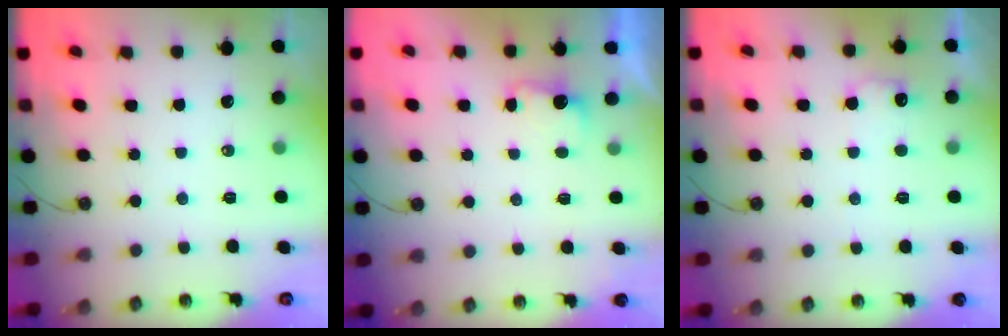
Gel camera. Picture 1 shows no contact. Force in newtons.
{"total": 2.7, "press": 2.5, "slide": 0.9}
{"total": 6.5, "press": 6.5, "slide": 0.5}